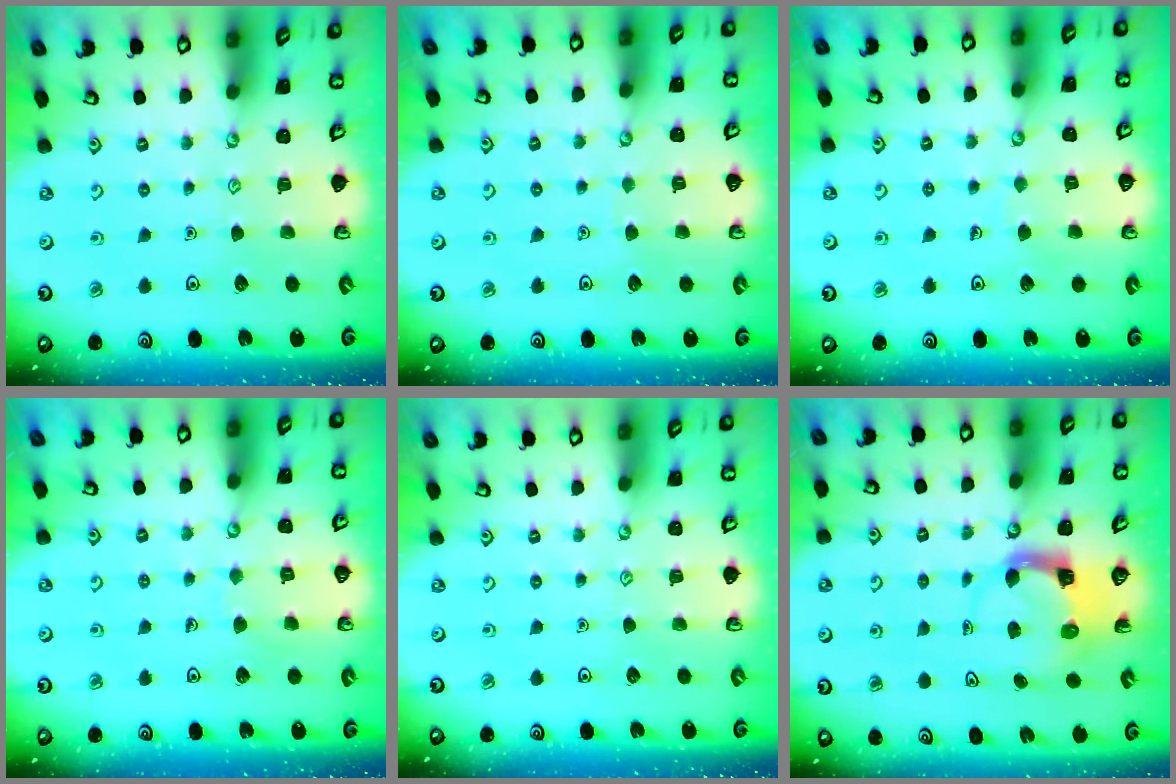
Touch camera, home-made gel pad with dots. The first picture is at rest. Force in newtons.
{"total": 1.3, "press": 1.3, "slide": 0.1}
{"total": 2.3, "press": 2.3, "slide": 0.1}
{"total": 4.4, "press": 4.3, "slide": 0.3}
{"total": 0.0}
{"total": 3.6, "press": 3.5, "slide": 0.5}